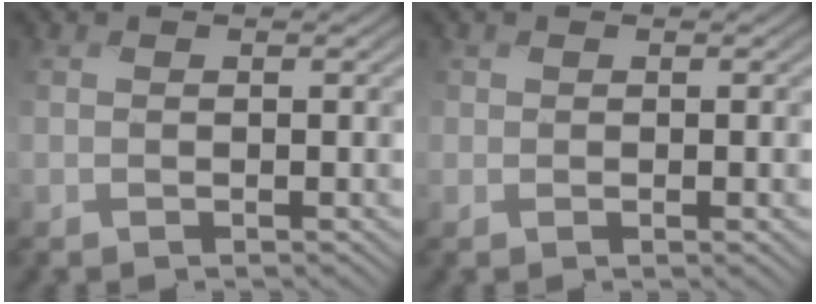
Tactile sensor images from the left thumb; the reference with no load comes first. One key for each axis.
{"total": 1.3, "fx": 0.3, "fy": 0.9, "fz": 0.8, "tx": -0.019, "ty": -0.003, "tz": 0.006}